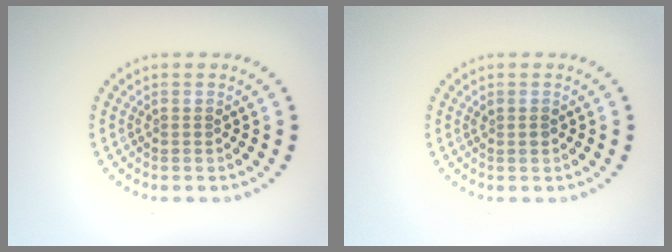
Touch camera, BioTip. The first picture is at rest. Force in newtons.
{"total": 0.7, "press": 0.7, "slide": 0.2}